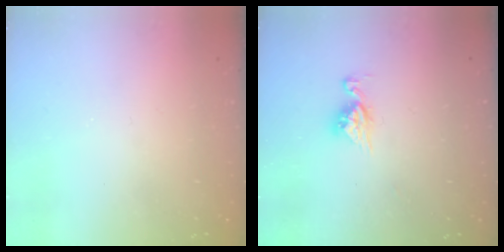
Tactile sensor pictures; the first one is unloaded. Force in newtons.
{"total": 6.9, "press": 6.8, "slide": 0.6}